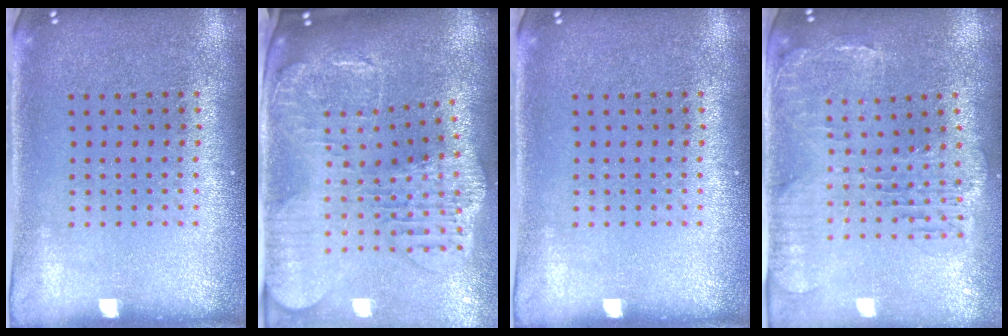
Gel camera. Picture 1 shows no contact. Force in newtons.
{"total": 3.0, "press": 2.5, "slide": 1.6}
{"total": 0.0}
{"total": 1.6, "press": 1.5, "slide": 0.5}